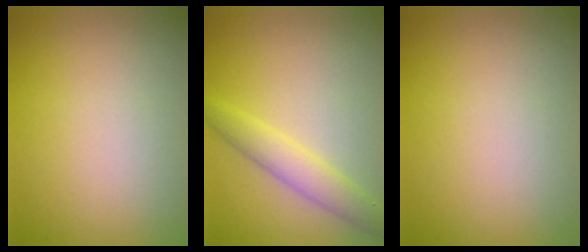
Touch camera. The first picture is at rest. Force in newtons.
{"total": 2.9, "press": 2.9, "slide": 0.1}
{"total": 0.0}